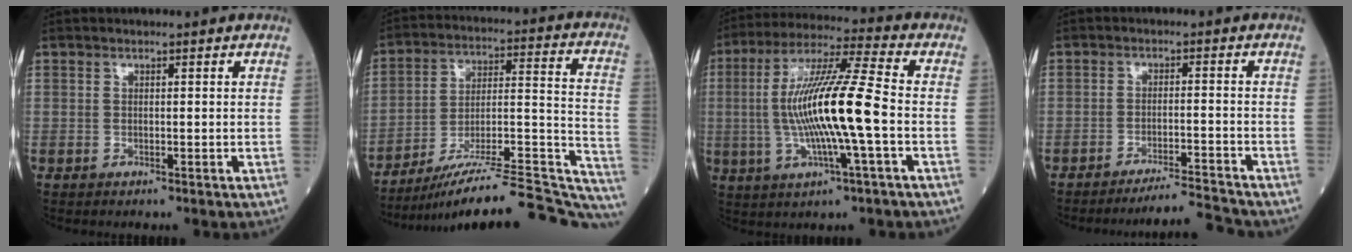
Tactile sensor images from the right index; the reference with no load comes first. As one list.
[{"total": 27.4, "force": [-24.2, 1.3, 12.9], "torque": [-0.107, 0.009, -0.344]}, {"total": 15.2, "force": [-1.5, 0.2, 15.1], "torque": [-0.294, 0.007, -0.030]}, {"total": 5.7, "force": [-5.4, -1.9, 0.2], "torque": [-0.001, -0.003, -0.090]}]